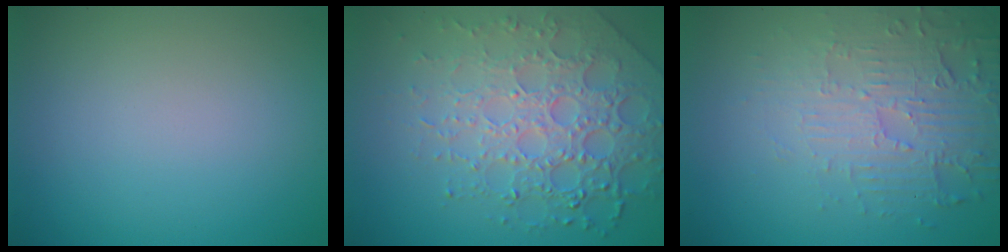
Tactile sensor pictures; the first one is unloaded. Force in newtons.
{"total": 7.8, "press": 5.4, "slide": 5.6}
{"total": 5.2, "press": 3.4, "slide": 4.0}